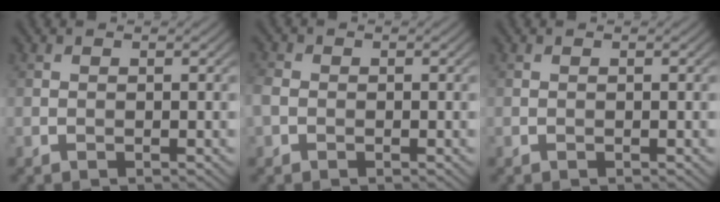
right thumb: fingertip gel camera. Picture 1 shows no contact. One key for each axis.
{"total": 2.4, "fx": -0.6, "fy": 1.9, "fz": 1.3, "tx": -0.037, "ty": 0.000, "tz": -0.019}
{"total": 0.0}